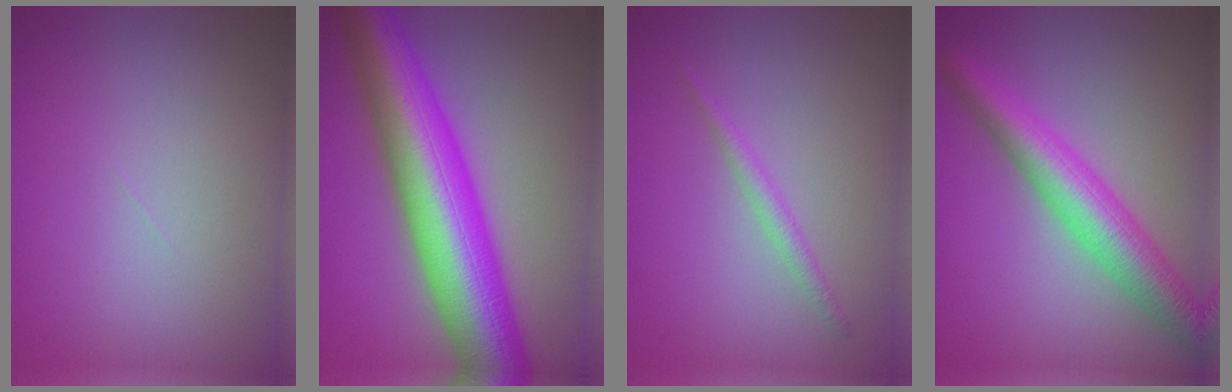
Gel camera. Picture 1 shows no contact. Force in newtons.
{"total": 13.1, "press": 13.1, "slide": 0.2}
{"total": 1.4, "press": 1.4, "slide": 0.1}
{"total": 6.2, "press": 6.1, "slide": 0.3}